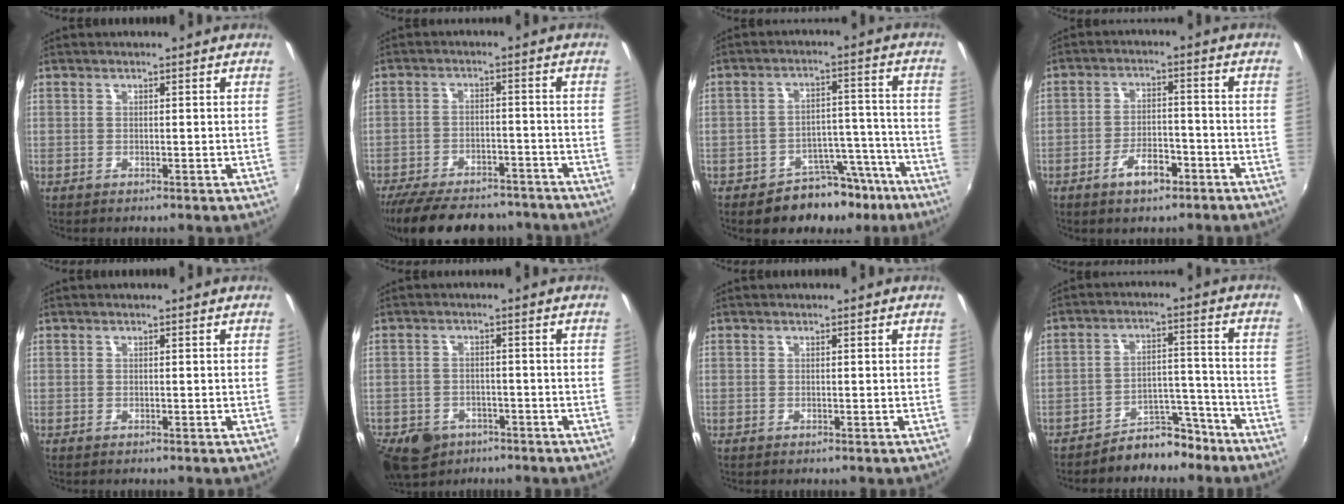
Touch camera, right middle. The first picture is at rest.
{"total": 20.3, "force": [-16.7, 7.4, 8.7], "torque": [-0.188, -0.011, -0.235]}
{"total": 11.2, "force": [-8.4, 6.5, 3.5], "torque": [-0.052, 0.031, -0.097]}
{"total": 6.4, "force": [-4.0, 2.9, 4.0], "torque": [-0.079, 0.005, -0.058]}
{"total": 0.0}
{"total": 10.4, "force": [-6.6, 6.9, 4.1], "torque": [-0.112, -0.008, -0.100]}
{"total": 0.0}
{"total": 8.4, "force": [-7.2, 3.7, 2.1], "torque": [-0.035, 0.034, -0.096]}